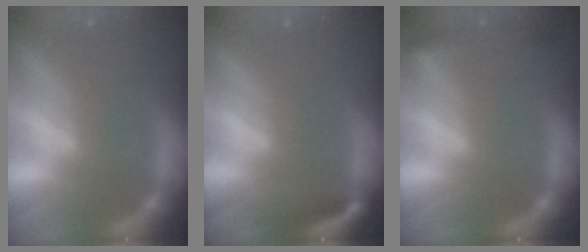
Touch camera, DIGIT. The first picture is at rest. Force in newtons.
{"total": 4.4}
{"total": 2.9}